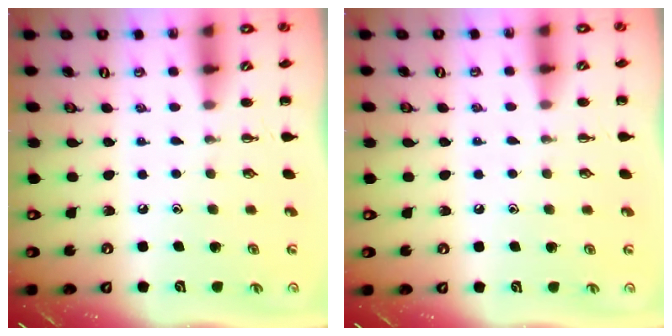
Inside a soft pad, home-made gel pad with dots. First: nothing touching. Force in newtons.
{"total": 3.0, "press": 2.8, "slide": 1.1}